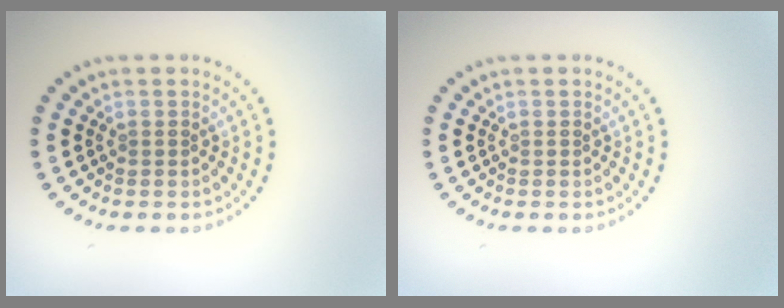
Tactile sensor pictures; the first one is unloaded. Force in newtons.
{"total": 0.0}